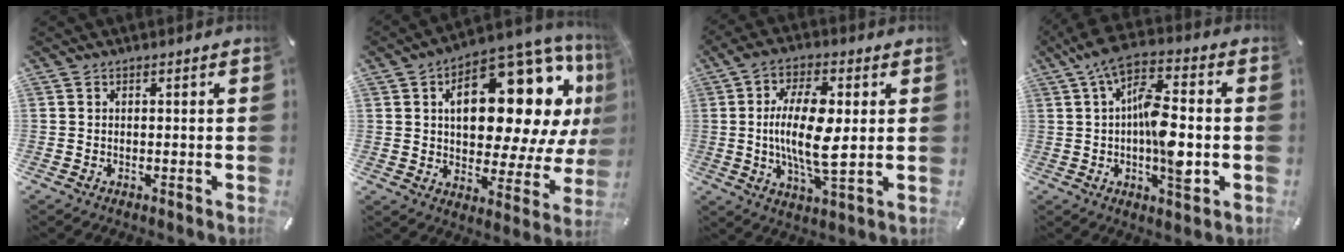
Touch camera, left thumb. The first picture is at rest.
{"total": 24.4, "force": [8.7, 12.6, 18.9], "torque": [-0.255, -0.064, 0.145]}
{"total": 14.5, "force": [1.1, 5.4, 13.4], "torque": [-0.262, -0.004, 0.017]}
{"total": 14.7, "force": [-0.4, 6.0, 13.4], "torque": [-0.235, -0.008, -0.011]}